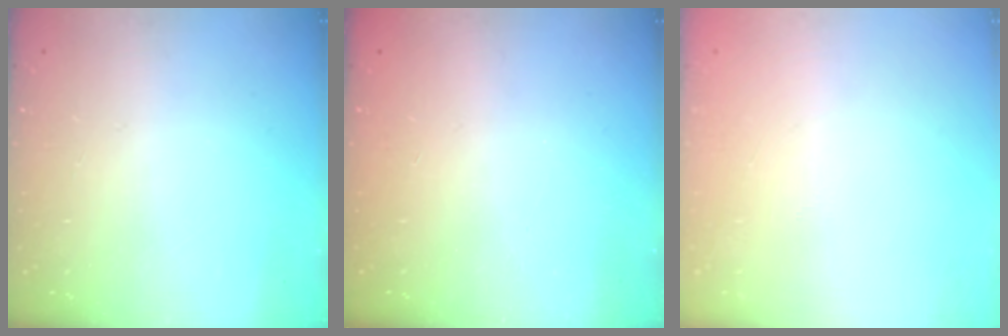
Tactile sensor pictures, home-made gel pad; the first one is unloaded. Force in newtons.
{"total": 2.3, "press": 2.2, "slide": 0.7}
{"total": 2.7, "press": 2.6, "slide": 0.8}